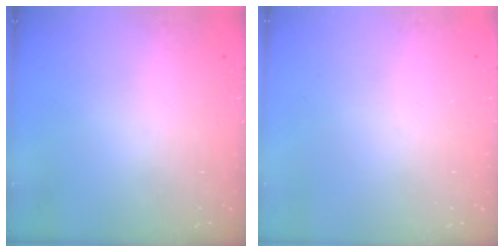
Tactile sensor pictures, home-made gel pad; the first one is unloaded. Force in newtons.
{"total": 0.0}